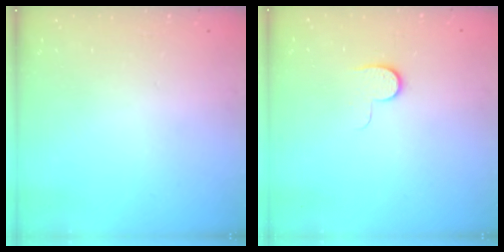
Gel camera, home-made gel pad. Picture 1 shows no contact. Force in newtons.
{"total": 5.3, "press": 5.3, "slide": 0.5}